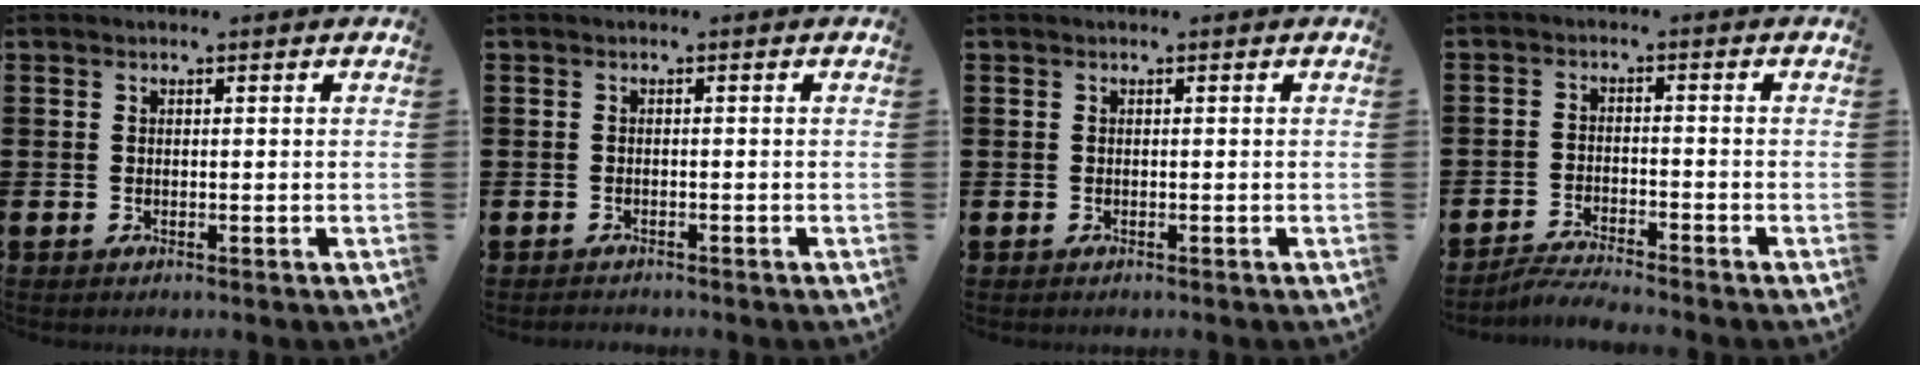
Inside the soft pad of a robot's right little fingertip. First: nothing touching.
{"total": 0.5, "force": [-0.5, 0.0, -0.1], "torque": [0.000, -0.001, -0.012]}
{"total": 0.0}
{"total": 2.7, "force": [-2.7, -0.2, 0.4], "torque": [-0.008, 0.003, -0.056]}